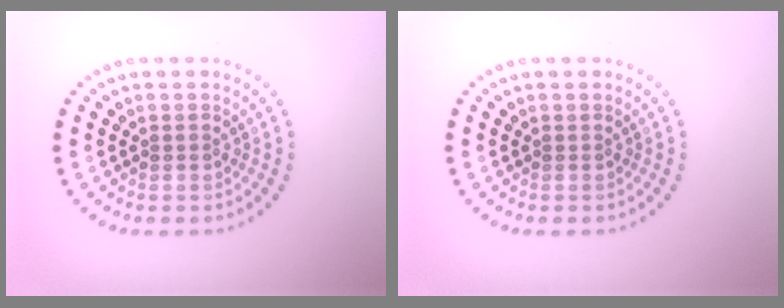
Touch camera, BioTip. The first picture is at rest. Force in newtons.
{"total": 0.0}